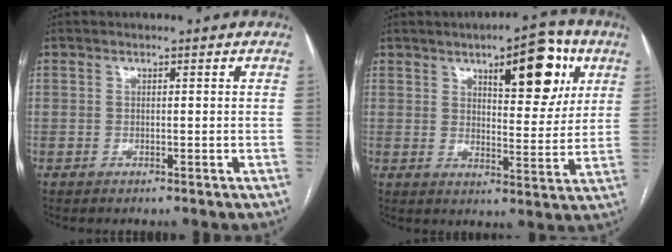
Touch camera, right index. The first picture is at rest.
{"total": 12.2, "force": [5.8, 3.9, 10.0], "torque": [-0.131, 0.011, 0.080]}